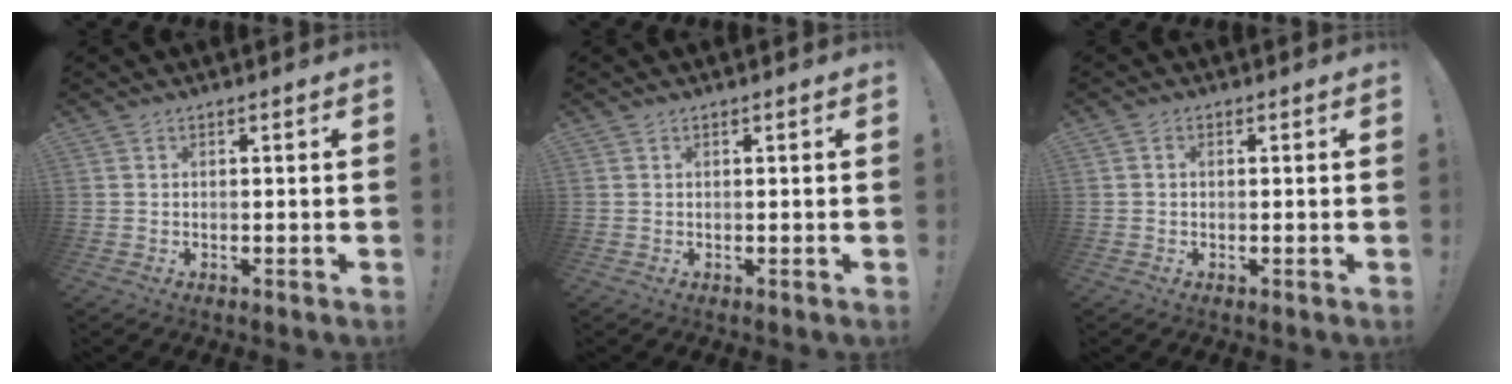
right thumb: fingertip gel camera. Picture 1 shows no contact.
{"total": 0.5, "force": [0.3, -0.2, 0.4], "torque": [-0.004, -0.001, 0.004]}
{"total": 0.8, "force": [0.0, 0.6, 0.4], "torque": [-0.013, 0.005, 0.000]}